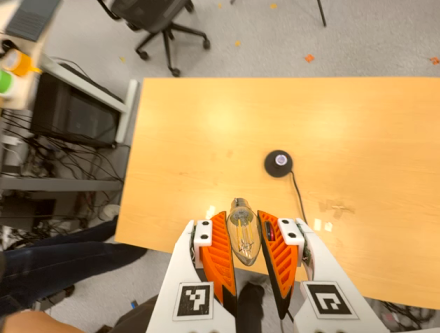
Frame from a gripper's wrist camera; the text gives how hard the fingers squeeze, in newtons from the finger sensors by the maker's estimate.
{"total": 12.7, "left": 13.5, "right": 11.8}